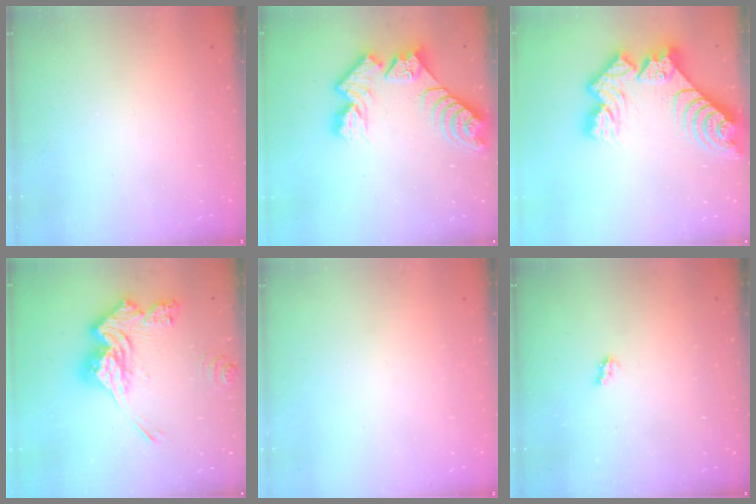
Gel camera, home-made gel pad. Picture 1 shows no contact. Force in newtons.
{"total": 11.8, "press": 11.8, "slide": 1.2}
{"total": 16.7, "press": 16.6, "slide": 1.8}
{"total": 18.3, "press": 18.2, "slide": 1.7}
{"total": 0.0}
{"total": 2.6, "press": 2.6, "slide": 0.4}